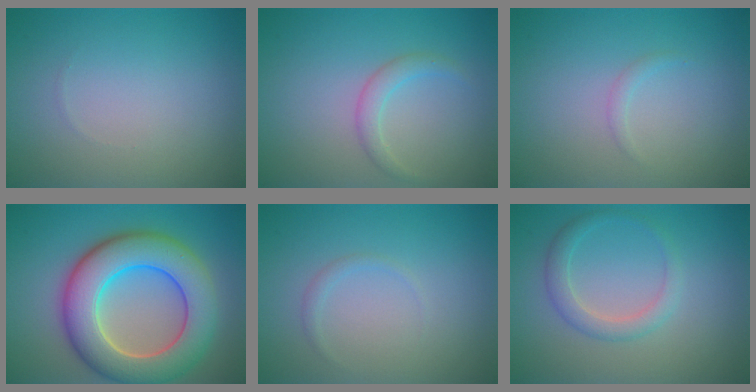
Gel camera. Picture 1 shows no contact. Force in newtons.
{"total": 1.6, "press": 1.6, "slide": 0.1}
{"total": 0.7, "press": 0.7, "slide": 0.1}
{"total": 10.3, "press": 10.3, "slide": 0.9}
{"total": 0.7, "press": 0.7, "slide": 0.1}
{"total": 2.2, "press": 2.2, "slide": 0.2}